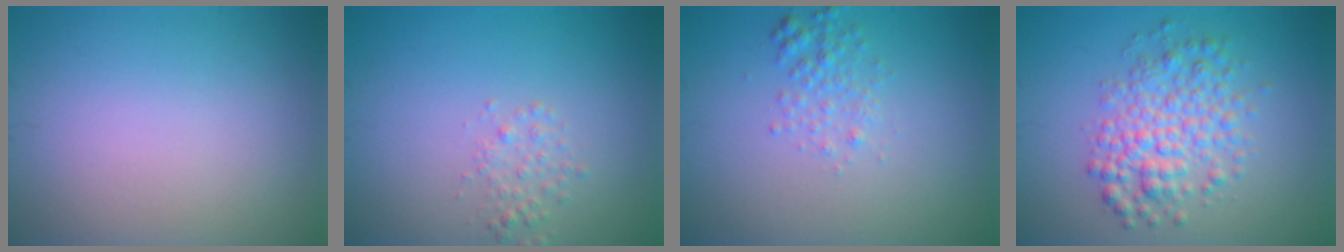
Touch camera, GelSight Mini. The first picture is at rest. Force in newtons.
{"total": 1.4, "press": 1.4, "slide": 0.1}
{"total": 1.8, "press": 1.8, "slide": 0.1}
{"total": 4.8, "press": 4.8, "slide": 0.1}